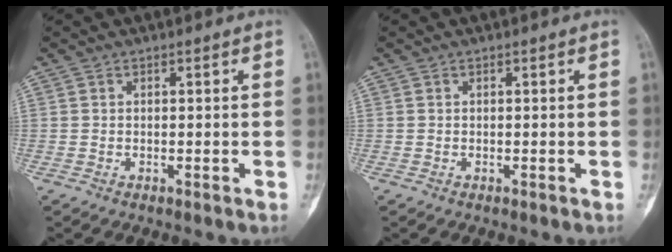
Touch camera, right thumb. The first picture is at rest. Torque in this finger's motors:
{"motor_torque": [0.00, 0.00, 0.00, 0.00, 0.00]}